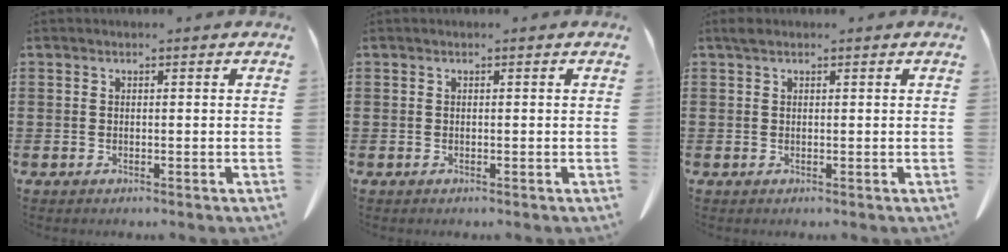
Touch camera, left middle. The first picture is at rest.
{"total": 0.0}
{"total": 0.8, "force": [0.6, 0.4, 0.5], "torque": [-0.013, 0.001, 0.012]}